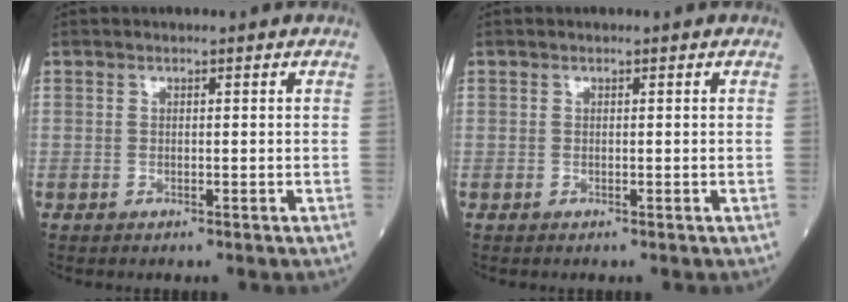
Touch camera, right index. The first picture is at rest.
{"total": 0.0}